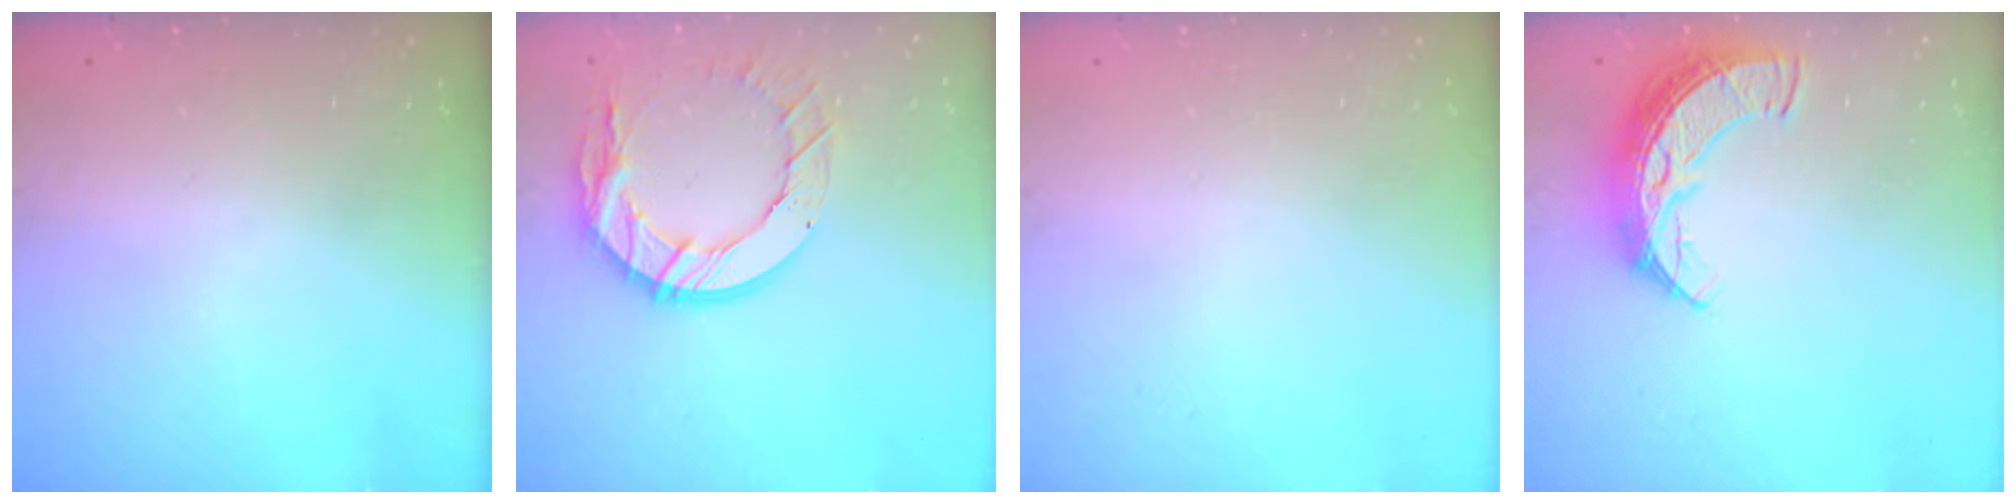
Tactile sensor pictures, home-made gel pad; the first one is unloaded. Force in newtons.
{"total": 14.3, "press": 14.2, "slide": 1.4}
{"total": 0.0}
{"total": 9.6, "press": 9.6, "slide": 0.6}